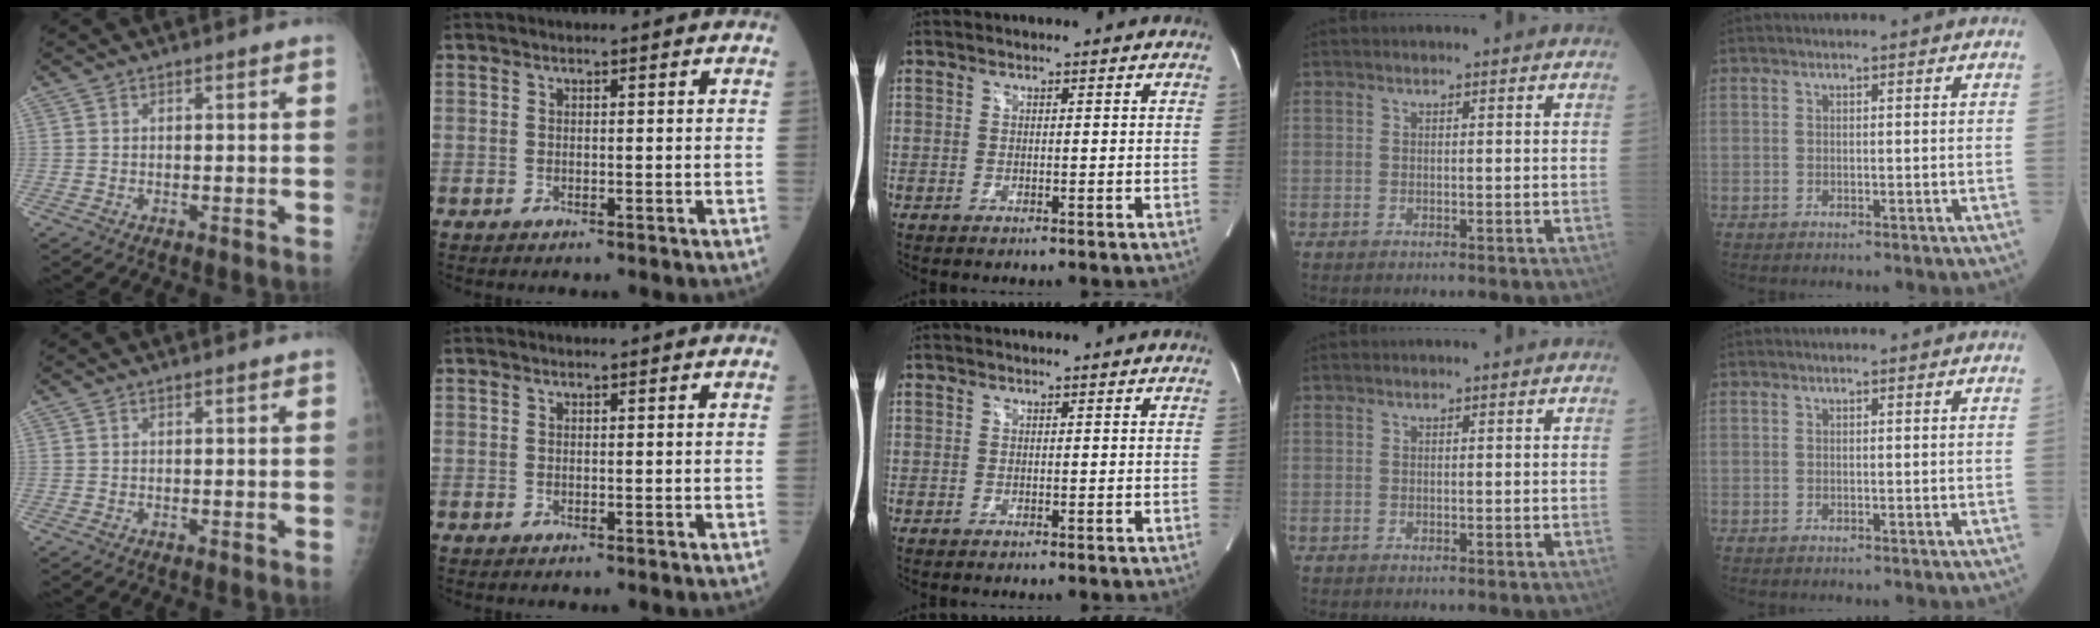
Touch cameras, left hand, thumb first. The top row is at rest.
{}